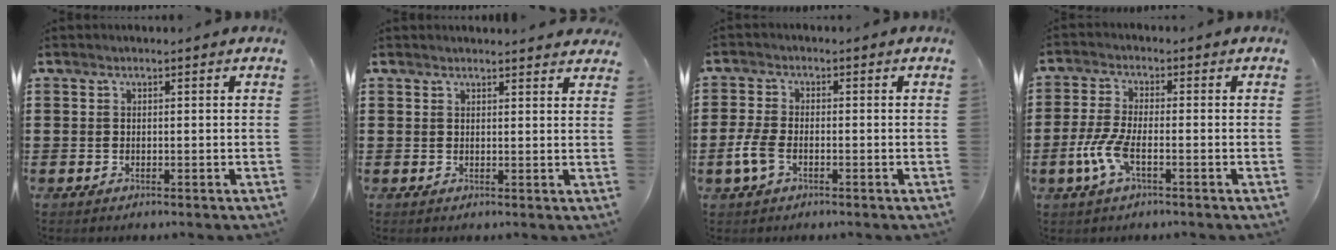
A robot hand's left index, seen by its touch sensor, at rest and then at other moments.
{"total": 1.7, "force": [1.6, 0.2, 0.3], "torque": [-0.002, -0.002, 0.030]}
{"total": 3.8, "force": [-1.5, 1.9, 2.9], "torque": [-0.077, -0.006, -0.034]}
{"total": 5.5, "force": [-2.1, 1.6, 4.9], "torque": [-0.115, -0.011, -0.044]}